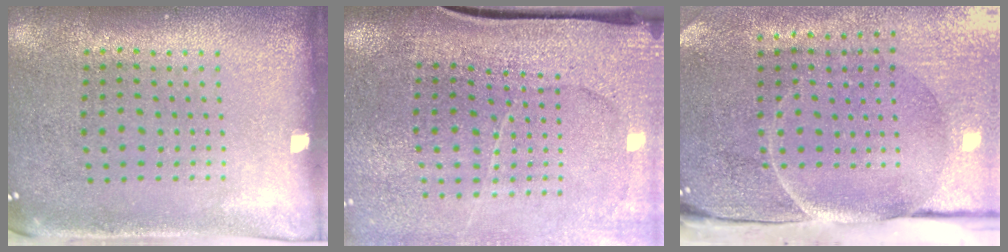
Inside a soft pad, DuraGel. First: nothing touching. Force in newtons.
{"total": 3.8, "press": 3.1, "slide": 2.1}
{"total": 4.9, "press": 3.9, "slide": 2.9}